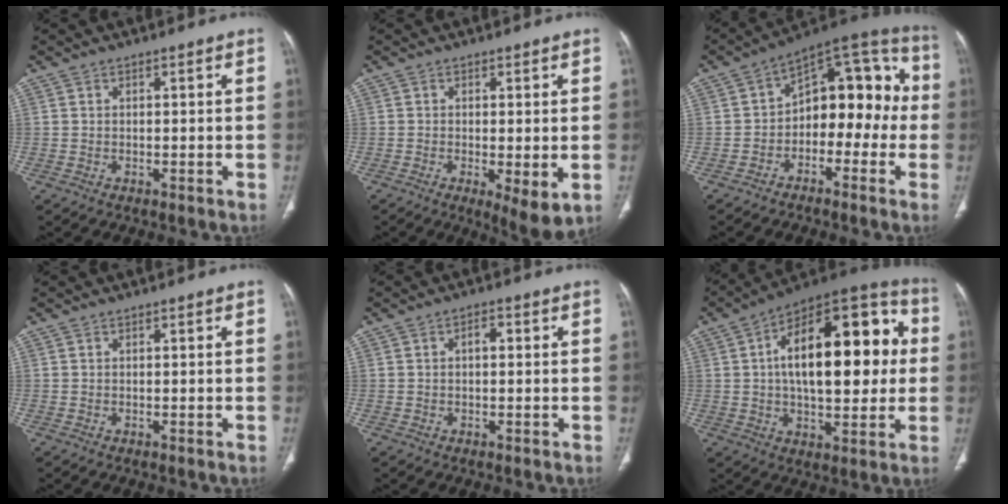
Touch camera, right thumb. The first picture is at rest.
{"total": 6.0, "force": [-1.3, 1.7, 5.6], "torque": [-0.093, -0.022, -0.019]}
{"total": 15.5, "force": [-1.9, 9.7, 12.0], "torque": [-0.106, 0.055, -0.045]}
{"total": 0.0}
{"total": 1.8, "force": [0.2, 0.9, 1.5], "torque": [-0.021, 0.003, -0.002]}
{"total": 26.4, "force": [3.2, 12.6, 22.9], "torque": [-0.317, 0.028, 0.039]}